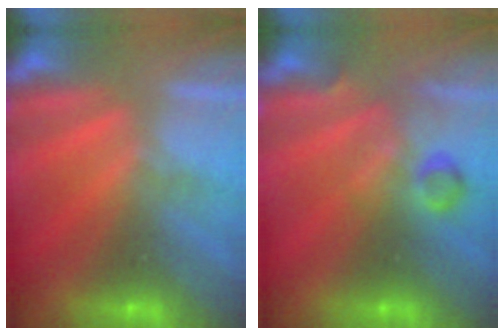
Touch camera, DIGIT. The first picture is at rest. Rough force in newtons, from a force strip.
{"total": 2.8}